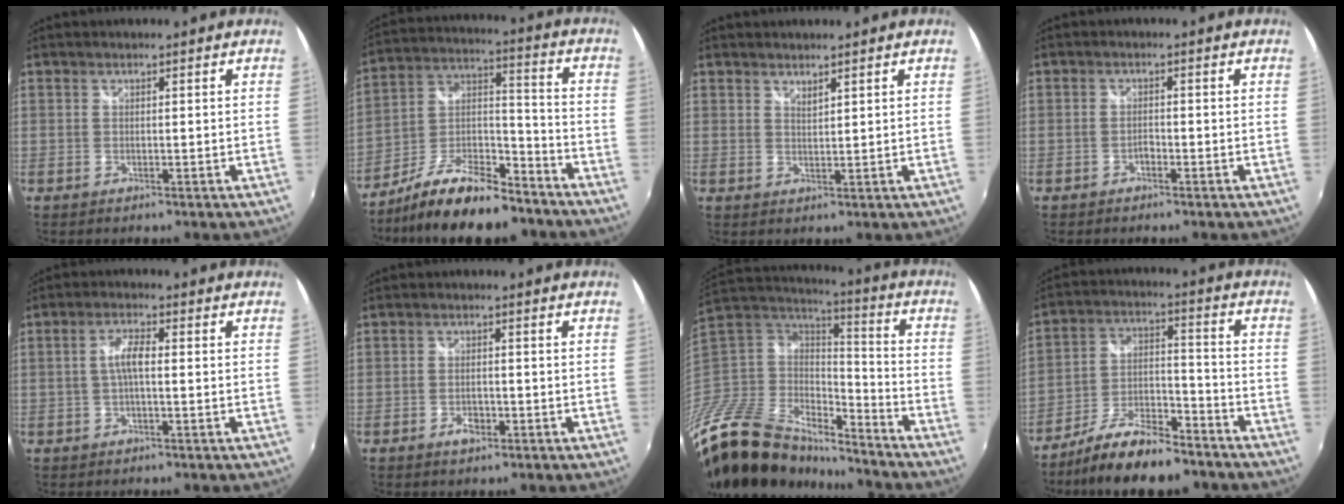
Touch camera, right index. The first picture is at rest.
{"total": 18.2, "force": [-13.2, 6.6, 10.7], "torque": [-0.205, 0.007, -0.219]}
{"total": 1.7, "force": [1.6, 0.3, 0.6], "torque": [-0.008, 0.000, 0.027]}
{"total": 1.2, "force": [-1.0, 0.5, 0.5], "torque": [-0.009, 0.002, -0.017]}
{"total": 3.6, "force": [-0.3, 0.9, 3.5], "torque": [-0.070, 0.008, -0.005]}
{"total": 2.7, "force": [-1.6, 1.5, 1.7], "torque": [-0.034, 0.001, -0.026]}
{"total": 23.4, "force": [-17.3, 11.9, 10.4], "torque": [-0.246, 0.002, -0.298]}
{"total": 14.8, "force": [-11.5, 4.8, 8.1], "torque": [-0.160, 0.006, -0.194]}